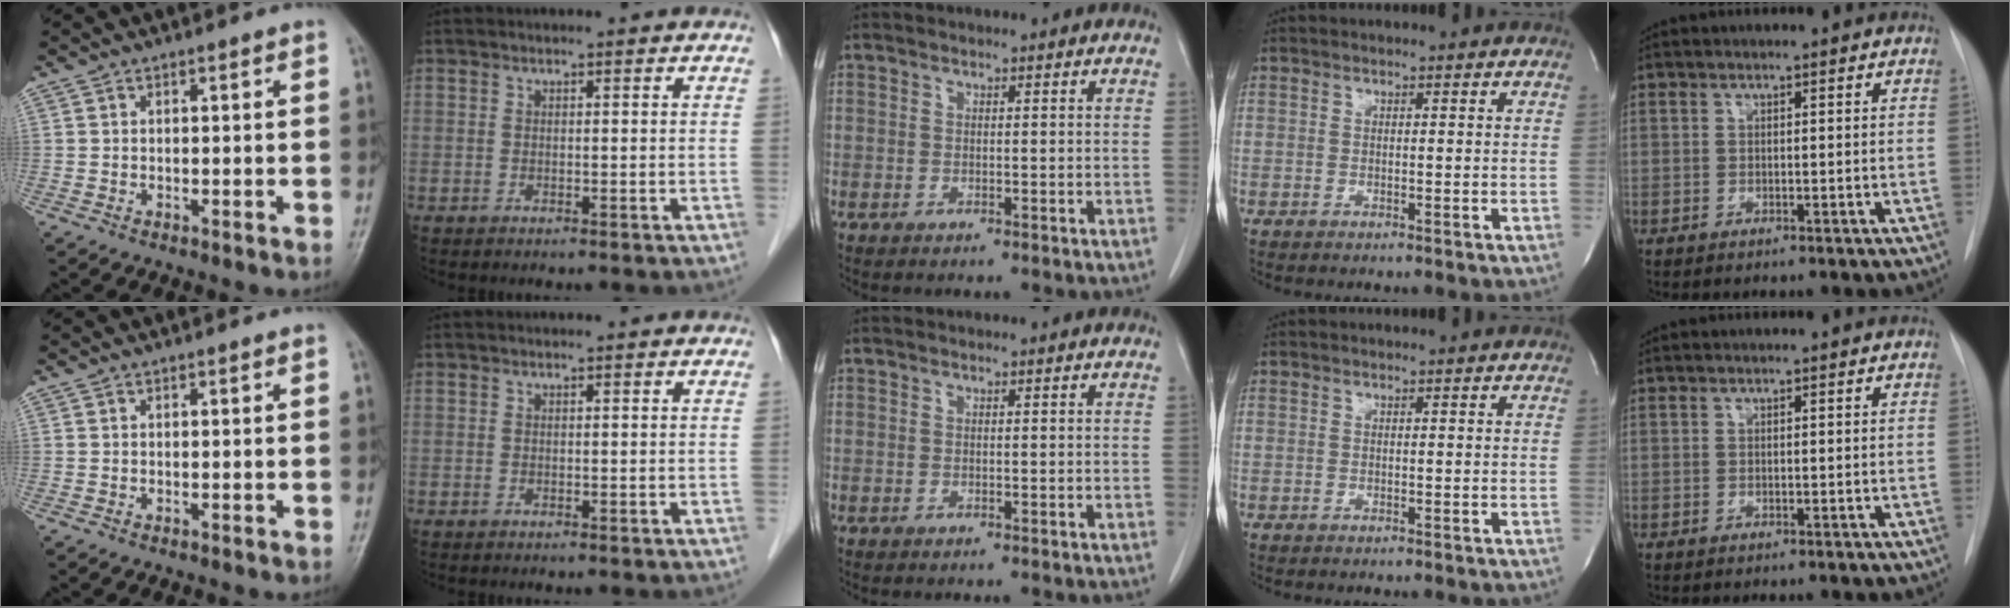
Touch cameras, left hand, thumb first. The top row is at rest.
{}